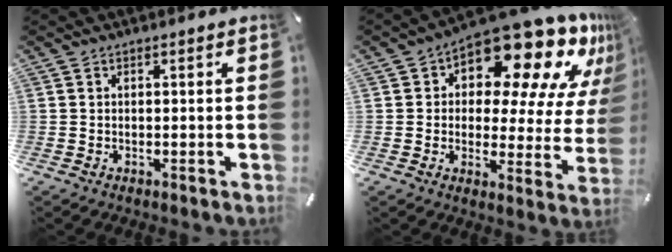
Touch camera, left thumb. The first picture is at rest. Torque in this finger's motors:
{"motor_torque": [2.51, 2.51, 1.56, -1.22, 0.20]}